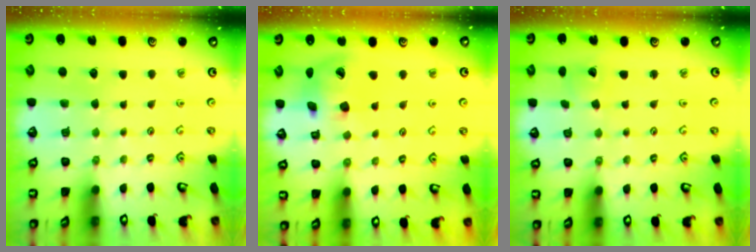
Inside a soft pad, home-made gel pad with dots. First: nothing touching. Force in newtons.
{"total": 12.8, "press": 12.7, "slide": 1.8}
{"total": 2.4, "press": 2.4, "slide": 0.2}